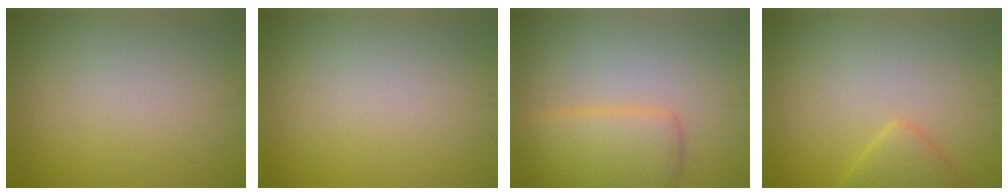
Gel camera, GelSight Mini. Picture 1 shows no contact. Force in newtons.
{"total": 0.0}
{"total": 4.6, "press": 4.6, "slide": 0.2}
{"total": 2.3, "press": 2.3, "slide": 0.3}